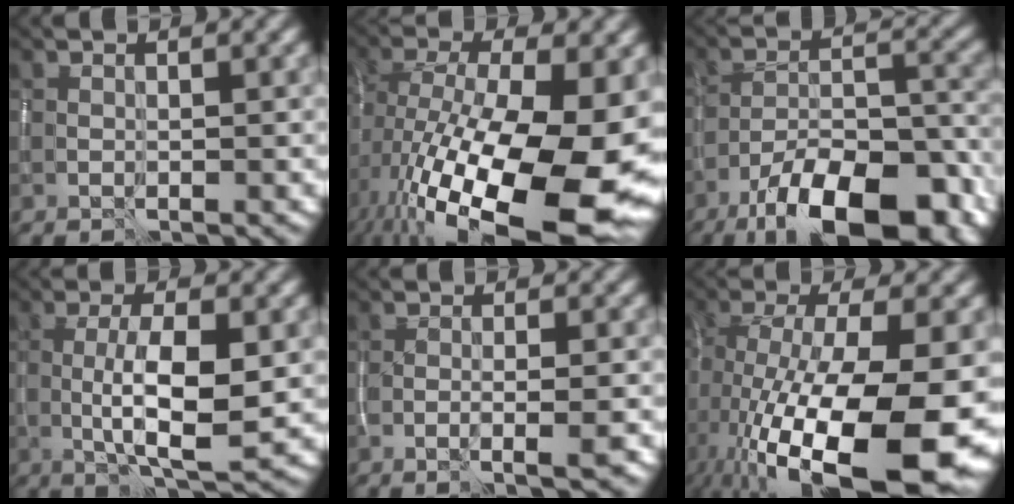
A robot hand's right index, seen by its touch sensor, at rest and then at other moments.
{"total": 19.2, "force": [-5.7, 8.3, 16.3], "torque": [-0.267, -0.038, -0.076]}
{"total": 14.6, "force": [-10.6, 5.2, 8.6], "torque": [-0.145, -0.018, -0.159]}
{"total": 6.2, "force": [-0.8, 1.6, 6.0], "torque": [-0.107, -0.003, -0.011]}
{"total": 2.2, "force": [-0.6, 0.5, 2.1], "torque": [-0.020, -0.002, -0.008]}
{"total": 17.4, "force": [-6.1, 6.6, 14.9], "torque": [-0.251, -0.032, -0.081]}